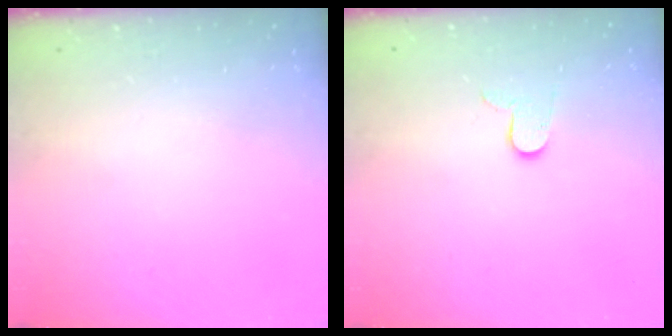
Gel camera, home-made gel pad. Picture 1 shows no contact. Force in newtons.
{"total": 6.5, "press": 6.4, "slide": 0.5}